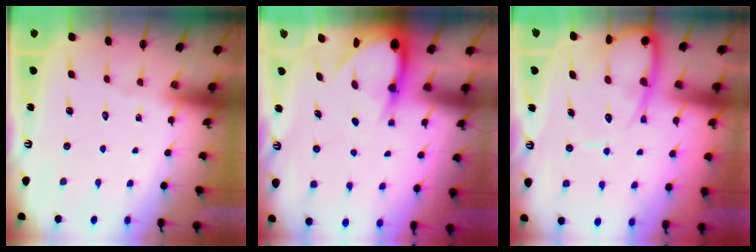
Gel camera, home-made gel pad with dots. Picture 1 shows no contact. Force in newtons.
{"total": 6.0, "press": 6.0, "slide": 0.6}
{"total": 10.5, "press": 10.5, "slide": 0.8}